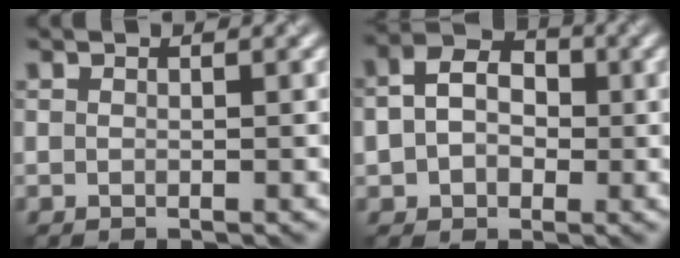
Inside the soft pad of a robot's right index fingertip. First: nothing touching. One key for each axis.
{"total": 5.5, "fx": 0.3, "fy": 4.2, "fz": 3.5, "tx": -0.055, "ty": 0.014, "tz": -0.010}